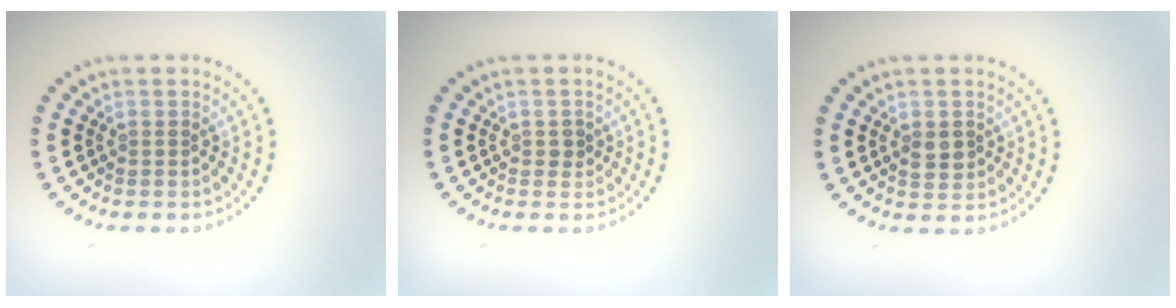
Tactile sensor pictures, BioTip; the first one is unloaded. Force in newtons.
{"total": 1.0, "press": 0.9, "slide": 0.3}
{"total": 1.8, "press": 1.8, "slide": 0.2}